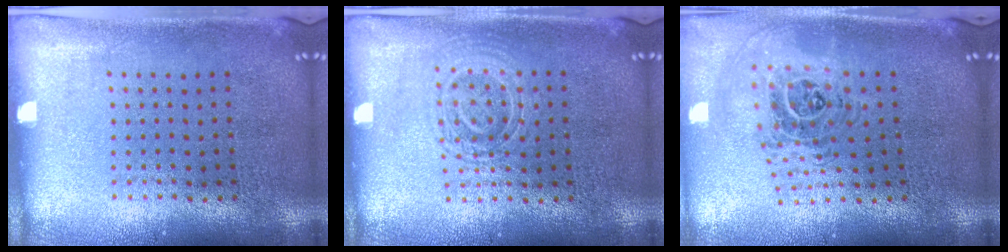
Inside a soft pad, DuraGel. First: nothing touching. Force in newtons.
{"total": 1.3, "press": 1.2, "slide": 0.4}
{"total": 1.3, "press": 1.2, "slide": 0.6}